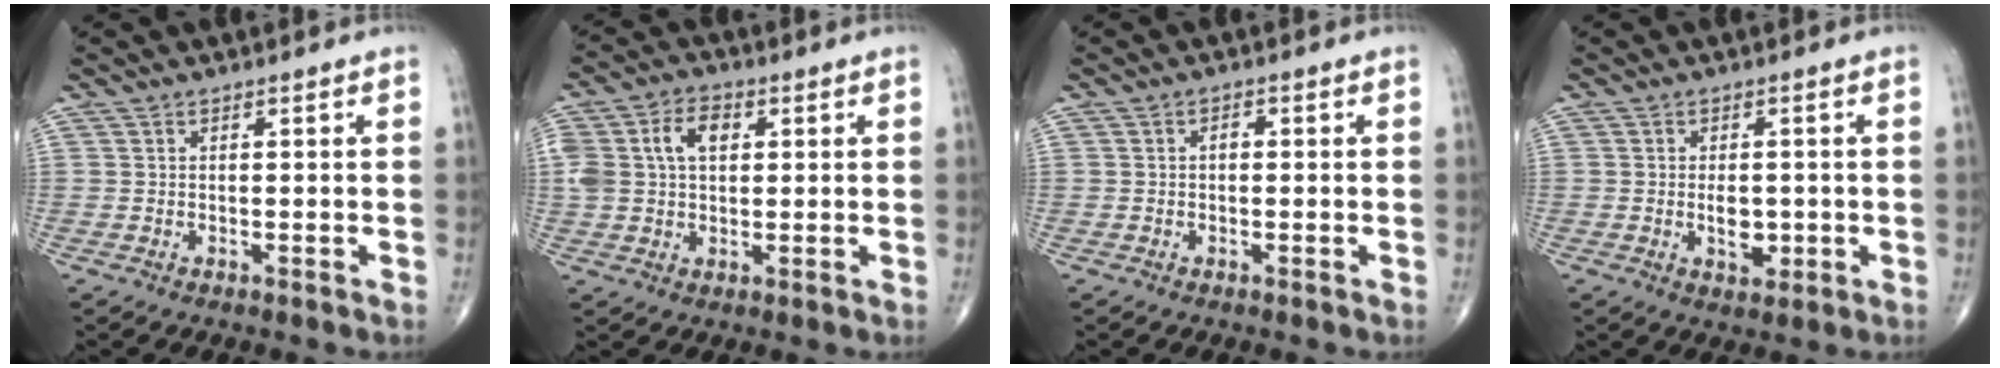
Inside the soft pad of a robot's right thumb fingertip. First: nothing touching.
{"total": 10.0, "force": [2.3, 6.9, 6.9], "torque": [-0.144, 0.017, 0.044]}
{"total": 1.2, "force": [-0.1, 0.8, 0.9], "torque": [-0.008, 0.004, -0.005]}
{"total": 4.1, "force": [-0.5, 2.4, 3.3], "torque": [-0.041, -0.001, -0.004]}